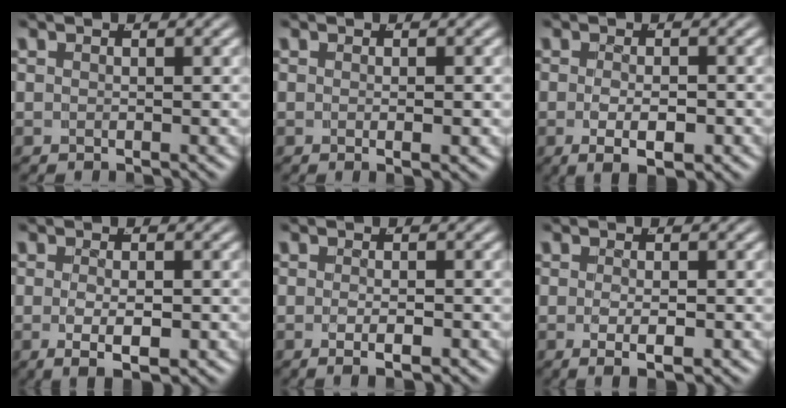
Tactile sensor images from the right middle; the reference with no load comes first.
{"total": 1.0, "force": [-0.3, -0.3, 0.9], "torque": [-0.013, -0.004, -0.003]}
{"total": 3.9, "force": [-1.6, 1.3, 3.3], "torque": [-0.059, -0.017, -0.014]}
{"total": 3.6, "force": [-1.3, 1.0, 3.2], "torque": [-0.060, -0.018, -0.009]}
{"total": 1.9, "force": [-1.1, -0.2, 1.4], "torque": [-0.030, -0.009, -0.012]}
{"total": 2.3, "force": [-1.0, 0.1, 2.0], "torque": [-0.040, -0.011, -0.008]}